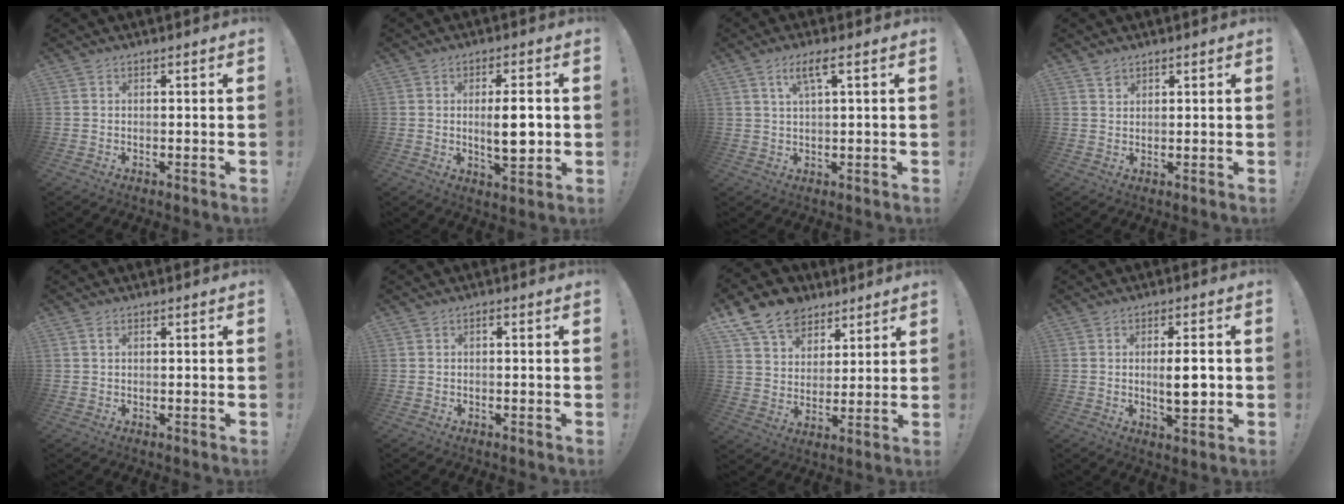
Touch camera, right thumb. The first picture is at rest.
{"total": 8.8, "force": [0.2, 2.6, 8.4], "torque": [-0.126, -0.012, -0.005]}
{"total": 5.3, "force": [2.4, 0.9, 4.6], "torque": [-0.085, 0.001, 0.038]}
{"total": 1.6, "force": [1.4, 0.7, 0.2], "torque": [0.008, -0.012, 0.024]}
{"total": 1.1, "force": [0.6, 0.6, 0.7], "torque": [-0.008, -0.002, 0.009]}
{"total": 0.7, "force": [-0.5, 0.2, 0.5], "torque": [-0.011, 0.003, -0.009]}
{"total": 12.9, "force": [8.7, 8.8, 3.7], "torque": [-0.068, -0.059, 0.172]}
{"total": 7.2, "force": [-0.2, 1.9, 7.0], "torque": [-0.102, -0.009, -0.007]}